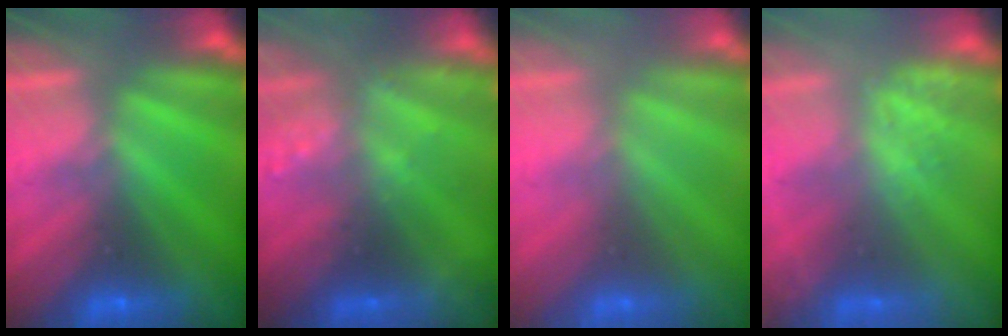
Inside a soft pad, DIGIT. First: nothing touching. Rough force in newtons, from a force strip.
{"total": 2.3}
{"total": 2.3}
{"total": 2.4}